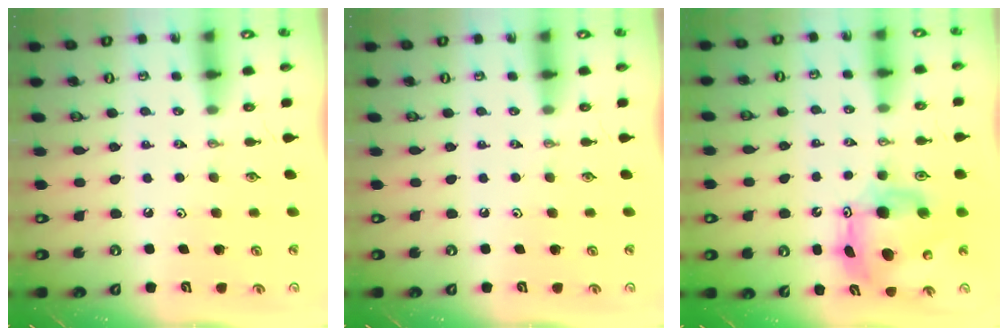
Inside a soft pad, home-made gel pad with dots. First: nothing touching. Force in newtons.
{"total": 0.0}
{"total": 12.5, "press": 12.5, "slide": 0.7}